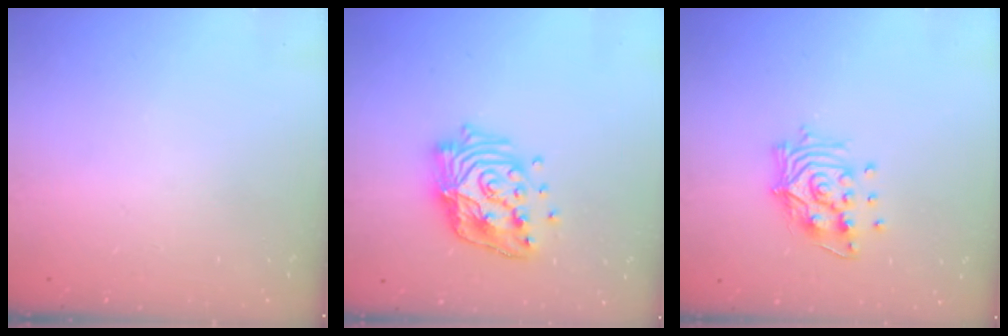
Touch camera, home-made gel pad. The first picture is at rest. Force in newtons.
{"total": 16.7, "press": 16.7, "slide": 1.4}
{"total": 12.4, "press": 12.4, "slide": 1.0}